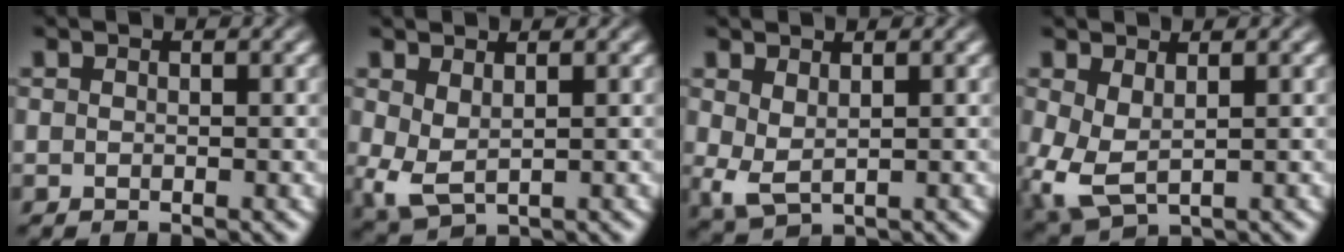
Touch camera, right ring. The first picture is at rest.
{"total": 2.8, "force": [0.1, 2.0, 1.9], "torque": [-0.060, -0.029, 0.023]}
{"total": 2.0, "force": [0.4, 1.2, 1.5], "torque": [-0.044, -0.024, 0.025]}
{"total": 4.3, "force": [-0.5, 3.4, 2.5], "torque": [-0.089, -0.041, 0.013]}